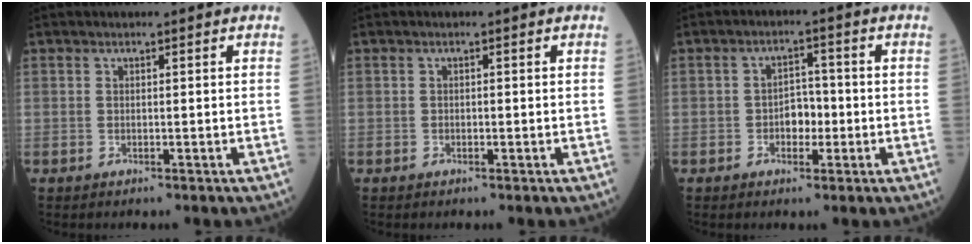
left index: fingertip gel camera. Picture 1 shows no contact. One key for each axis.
{"total": 0.0}
{"total": 3.6, "fx": -0.9, "fy": 2.3, "fz": 2.6, "tx": -0.039, "ty": 0.010, "tz": -0.017}